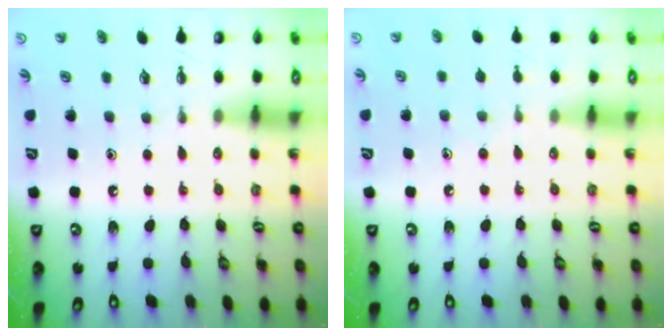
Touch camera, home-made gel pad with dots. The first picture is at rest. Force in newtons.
{"total": 5.6, "press": 5.6, "slide": 0.5}